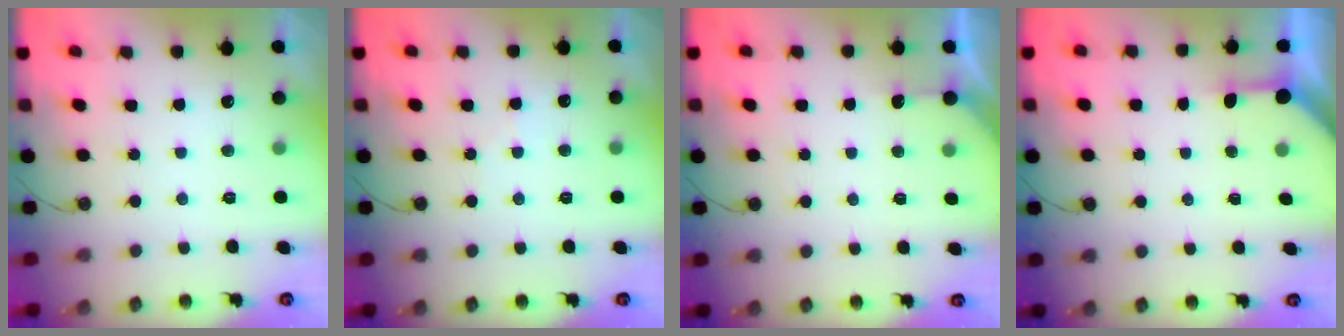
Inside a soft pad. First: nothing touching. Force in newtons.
{"total": 5.6, "press": 5.5, "slide": 0.9}
{"total": 2.3, "press": 2.3, "slide": 0.3}
{"total": 2.7, "press": 2.6, "slide": 0.3}